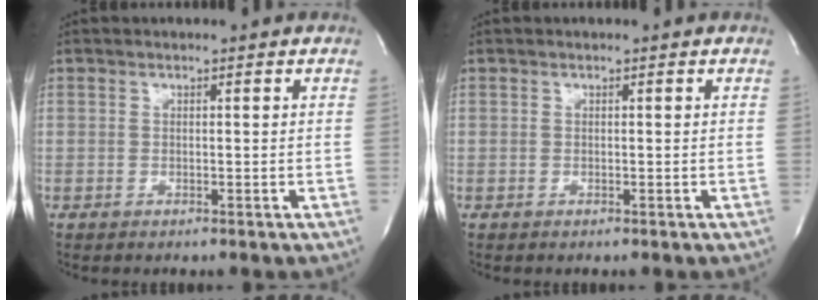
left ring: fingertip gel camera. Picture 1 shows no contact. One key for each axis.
{"total": 0.0}